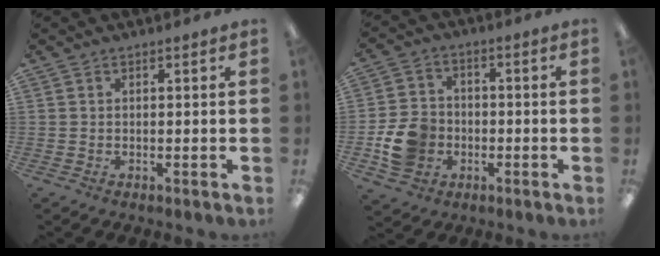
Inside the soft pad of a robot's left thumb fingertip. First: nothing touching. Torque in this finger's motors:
{"motor_torque": [-0.16, 0.60, 0.33, -0.23, 0.04]}